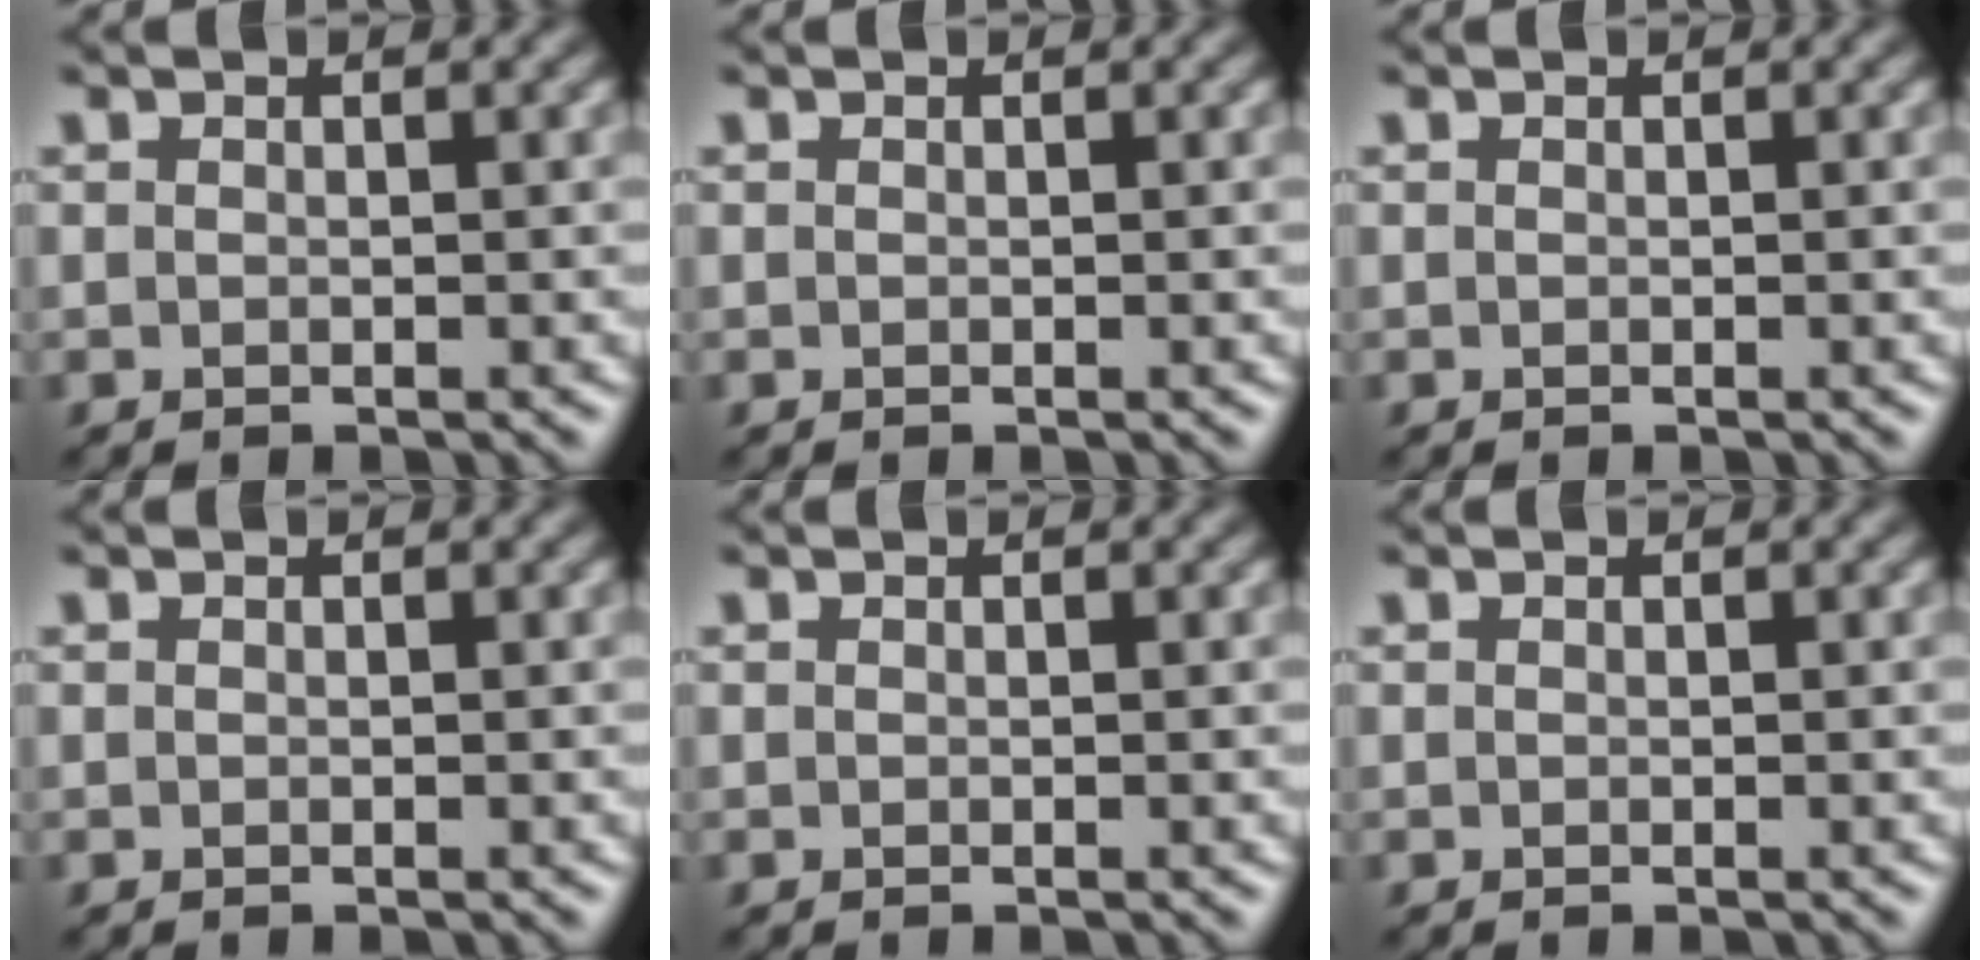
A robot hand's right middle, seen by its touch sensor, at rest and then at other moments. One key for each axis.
{"total": 0.0}
{"total": 0.0}
{"total": 0.0}
{"total": 0.0}
{"total": 0.0}